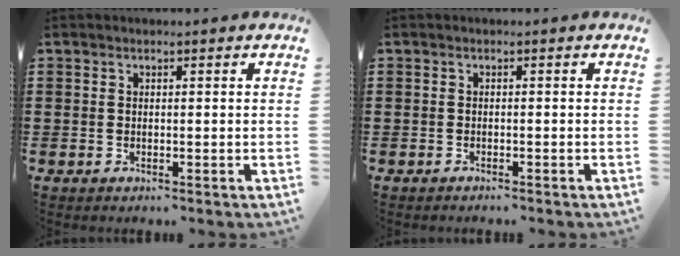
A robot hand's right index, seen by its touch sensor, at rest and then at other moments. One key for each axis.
{"total": 0.6, "fx": -0.6, "fy": 0.0, "fz": 0.1, "tx": -0.004, "ty": -0.002, "tz": -0.012}